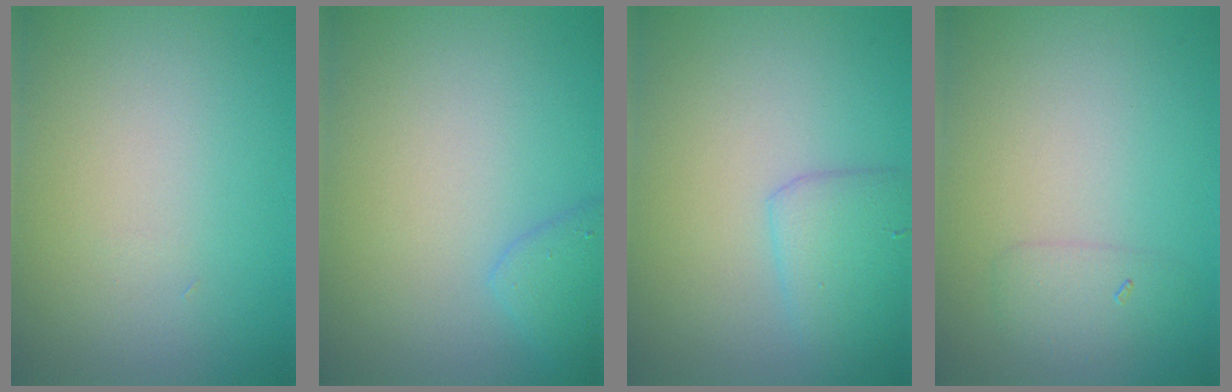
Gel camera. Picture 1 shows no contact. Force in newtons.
{"total": 1.9, "press": 1.9, "slide": 0.1}
{"total": 2.8, "press": 2.8, "slide": 0.1}
{"total": 1.5, "press": 1.5, "slide": 0.0}